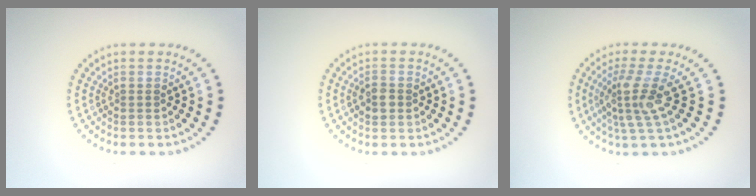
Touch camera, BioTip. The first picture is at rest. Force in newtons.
{"total": 1.6, "press": 1.5, "slide": 0.3}
{"total": 3.5, "press": 2.5, "slide": 2.4}